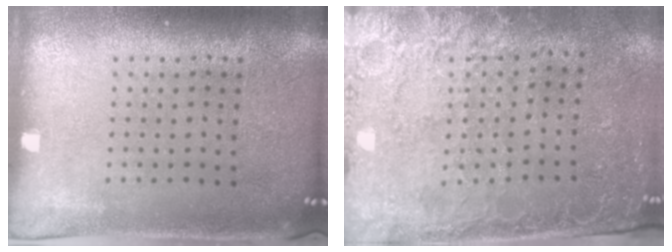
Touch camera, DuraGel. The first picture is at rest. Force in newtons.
{"total": 2.6, "press": 2.2, "slide": 1.2}